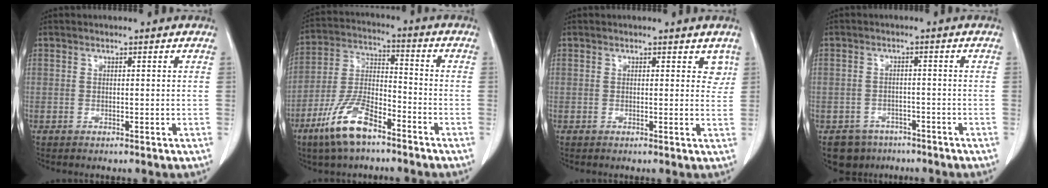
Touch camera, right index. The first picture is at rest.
{"total": 11.6, "force": [-7.6, 3.4, 8.1], "torque": [-0.174, -0.010, -0.147]}
{"total": 2.3, "force": [1.5, 1.5, 0.9], "torque": [0.009, -0.003, 0.011]}
{"total": 5.0, "force": [-3.5, 3.5, 0.2], "torque": [0.004, 0.009, -0.048]}